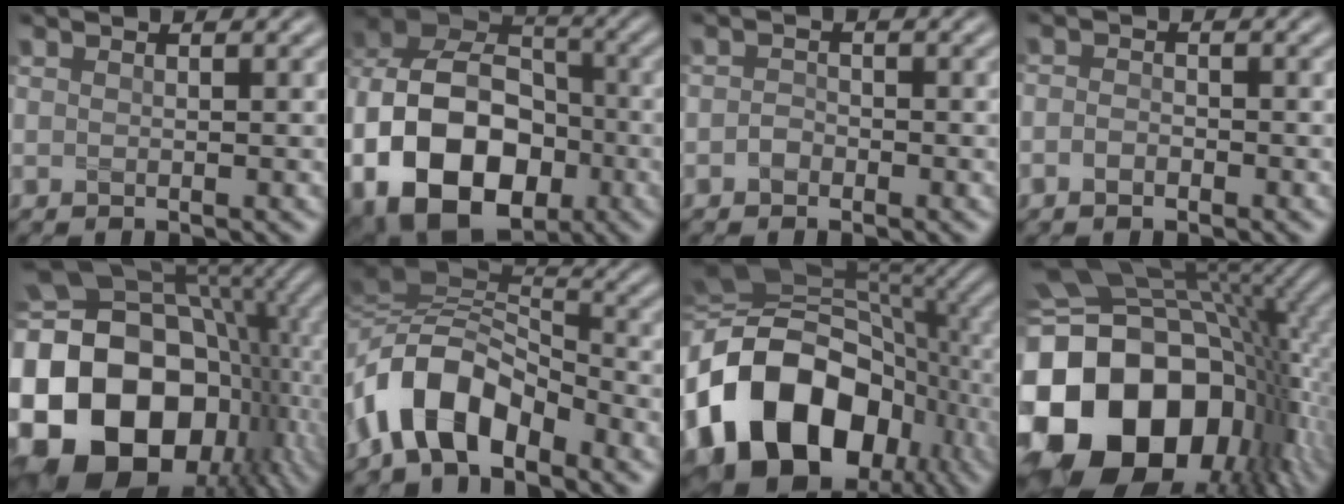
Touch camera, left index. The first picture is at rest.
{"total": 16.6, "force": [-4.9, 11.8, 10.5], "torque": [-0.203, -0.006, -0.094]}
{"total": 1.0, "force": [-0.6, 0.7, 0.3], "torque": [-0.005, 0.007, -0.014]}
{"total": 1.2, "force": [-0.7, 0.7, 0.6], "torque": [-0.014, 0.005, -0.017]}
{"total": 22.0, "force": [-3.1, 16.9, 13.7], "torque": [-0.273, -0.010, -0.063]}
{"total": 8.2, "force": [-3.8, 4.2, 5.9], "torque": [-0.105, 0.021, -0.080]}
{"total": 19.1, "force": [-4.6, 13.9, 12.2], "torque": [-0.247, -0.011, -0.079]}
{"total": 19.7, "force": [-3.3, 14.8, 12.6], "torque": [-0.245, -0.015, -0.044]}